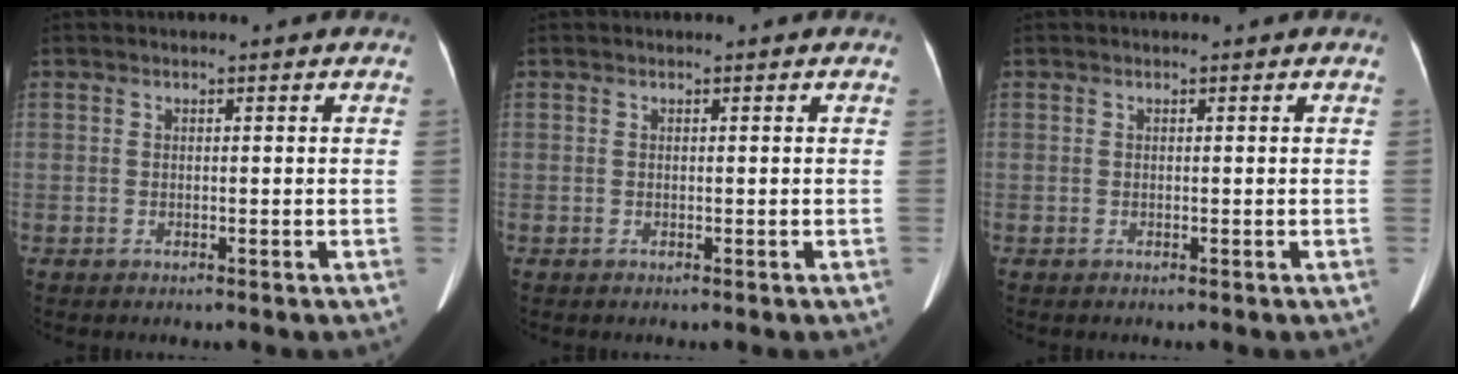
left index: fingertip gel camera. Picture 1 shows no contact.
{"total": 0.0}
{"total": 0.0}